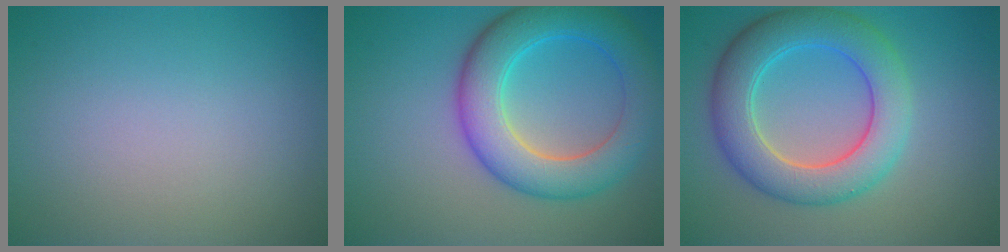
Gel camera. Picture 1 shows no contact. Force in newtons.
{"total": 7.6, "press": 7.6, "slide": 0.3}
{"total": 7.2, "press": 7.2, "slide": 0.4}